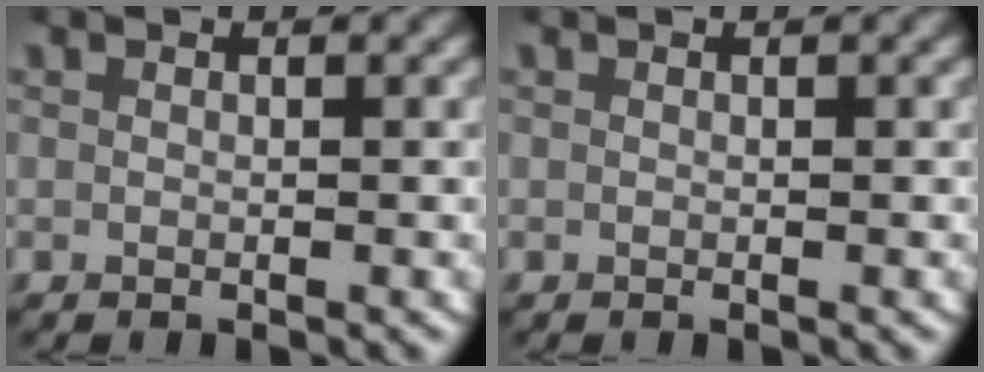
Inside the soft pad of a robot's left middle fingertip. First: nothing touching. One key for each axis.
{"total": 0.0}